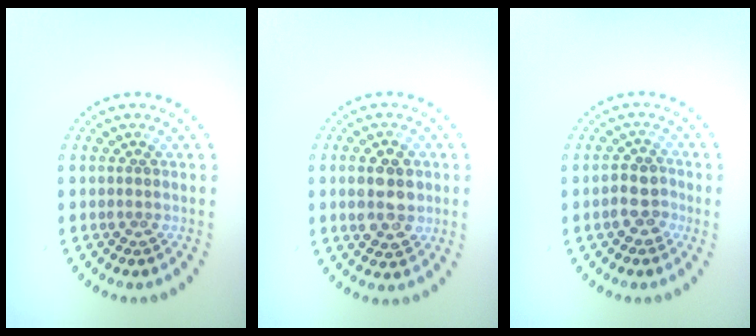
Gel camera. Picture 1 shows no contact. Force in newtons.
{"total": 4.3, "press": 4.3, "slide": 0.4}
{"total": 2.5, "press": 2.3, "slide": 0.9}